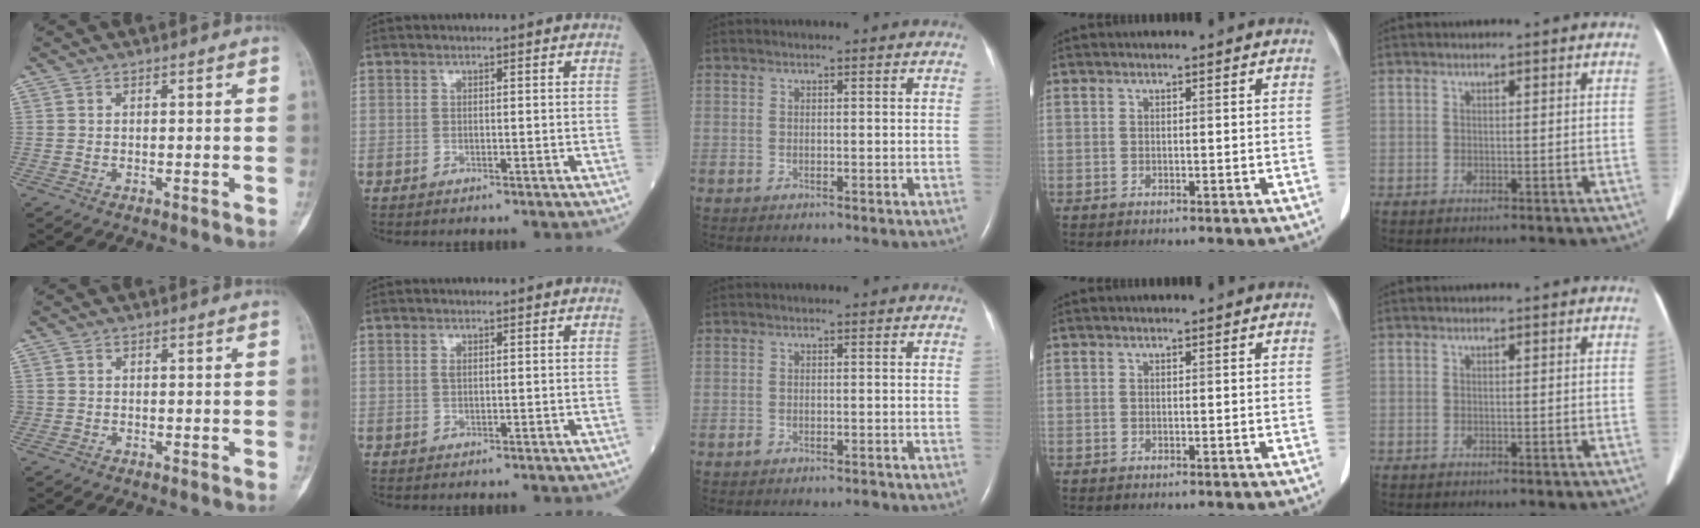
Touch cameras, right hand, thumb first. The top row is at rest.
{"thumb": {"total": 1.0, "force": [-0.4, 0.9, 0.0], "torque": [0.000, 0.005, -0.010]}, "index": {"total": 0.7, "force": [0.2, 0.3, 0.6], "torque": [-0.013, 0.000, 0.003]}, "middle": {"total": 1.2, "force": [-1.0, 0.4, 0.6], "torque": [-0.012, -0.001, -0.013]}}